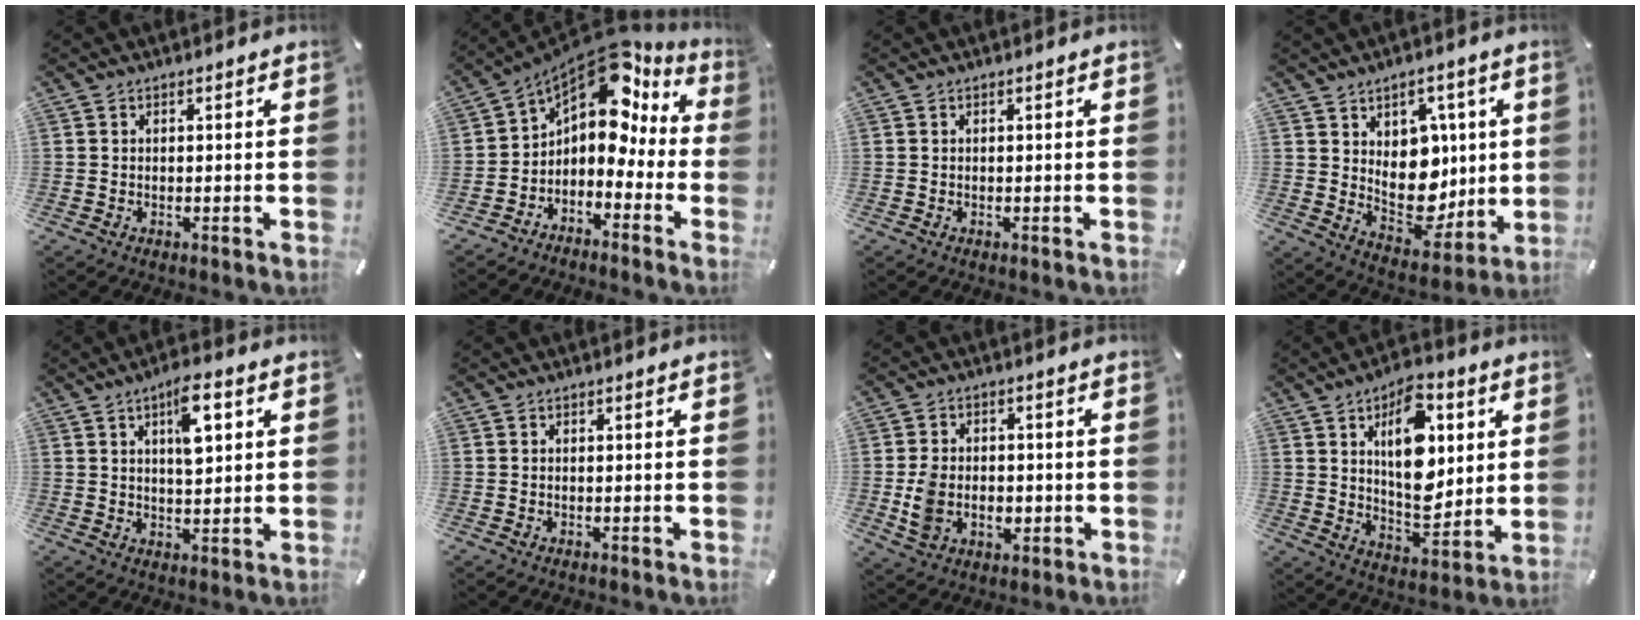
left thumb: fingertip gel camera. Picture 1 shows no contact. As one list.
[{"total": 12.1, "force": [6.9, 6.4, 7.6], "torque": [-0.135, -0.066, 0.113]}, {"total": 0.0}, {"total": 11.9, "force": [2.9, 9.9, 6.0], "torque": [-0.066, -0.037, 0.065]}, {"total": 8.6, "force": [3.6, 3.4, 7.0], "torque": [-0.096, -0.013, 0.052]}, {"total": 0.0}, {"total": 8.4, "force": [-1.5, 6.5, 5.1], "torque": [-0.100, 0.003, -0.027]}, {"total": 15.6, "force": [5.2, 9.1, 11.6], "torque": [-0.172, -0.019, 0.084]}]